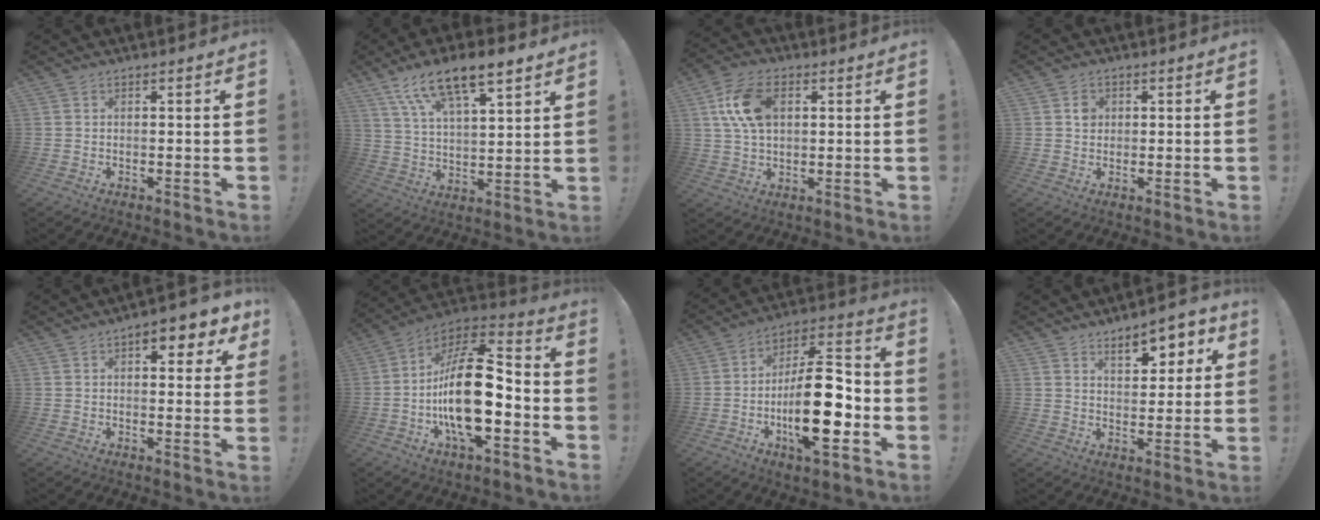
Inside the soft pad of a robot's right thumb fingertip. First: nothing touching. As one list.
[{"total": 14.5, "force": [10.0, 5.1, 9.2], "torque": [-0.163, -0.051, 0.175]}, {"total": 13.5, "force": [3.5, 8.5, 9.9], "torque": [-0.183, 0.008, 0.067]}, {"total": 2.8, "force": [0.4, 2.5, 1.2], "torque": [0.004, -0.007, 0.001]}, {"total": 6.8, "force": [3.3, 3.2, 5.0], "torque": [-0.054, -0.010, 0.051]}, {"total": 23.3, "force": [-3.9, 9.9, 20.7], "torque": [-0.394, 0.022, -0.064]}, {"total": 22.2, "force": [-5.5, 8.0, 19.9], "torque": [-0.354, 0.024, -0.084]}, {"total": 9.3, "force": [5.4, 4.6, 6.1], "torque": [-0.067, -0.030, 0.091]}]